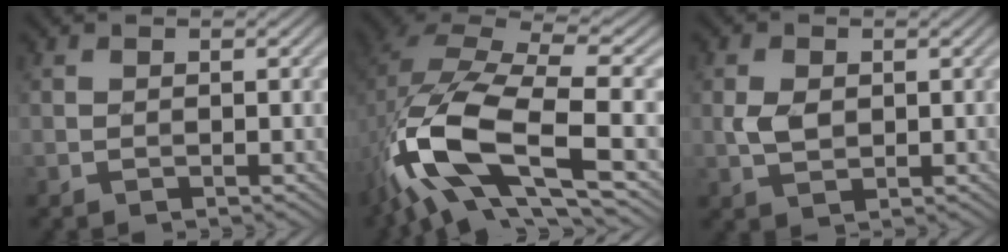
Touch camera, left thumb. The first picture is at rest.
{"total": 15.0, "force": [-4.7, 6.4, 12.7], "torque": [-0.291, -0.013, -0.090]}
{"total": 2.6, "force": [0.2, 1.7, 1.9], "torque": [-0.050, 0.003, 0.005]}